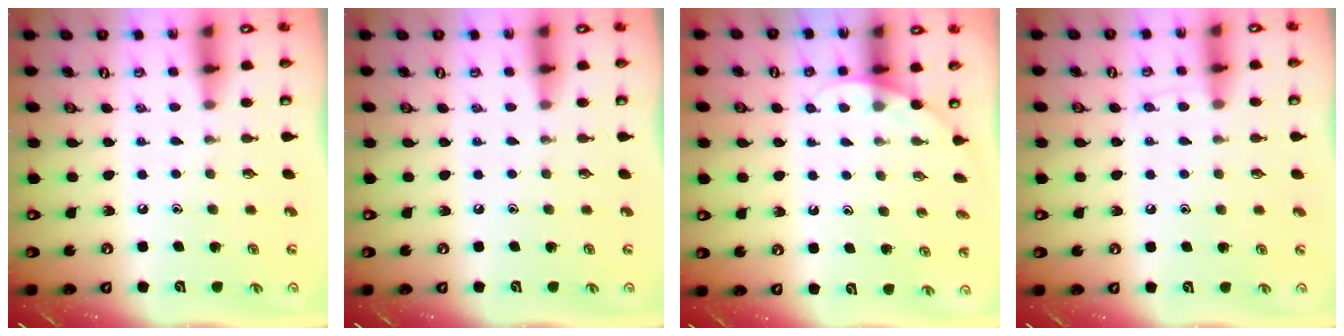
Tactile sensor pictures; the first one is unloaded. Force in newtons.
{"total": 0.0}
{"total": 2.8, "press": 2.8, "slide": 0.1}
{"total": 4.7, "press": 4.7, "slide": 0.6}